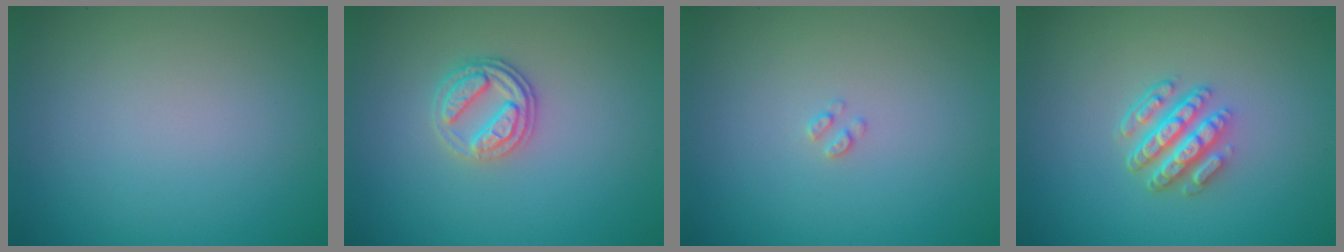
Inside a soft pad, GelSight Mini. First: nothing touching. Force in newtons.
{"total": 2.6, "press": 2.4, "slide": 1.0}
{"total": 0.7, "press": 0.6, "slide": 0.1}
{"total": 4.6, "press": 3.3, "slide": 3.2}